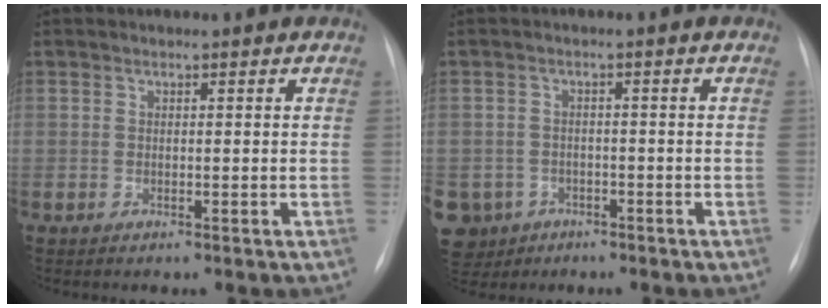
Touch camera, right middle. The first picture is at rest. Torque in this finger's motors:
{"motor_torque": [1.16, -0.98, 1.05, 0.21]}